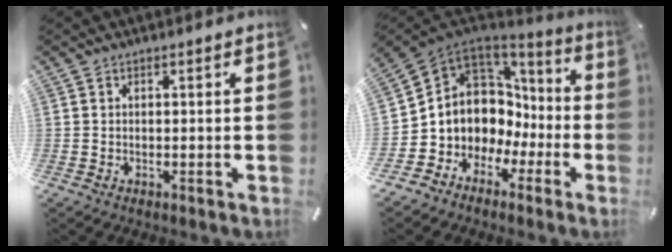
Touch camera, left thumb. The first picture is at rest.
{"total": 8.2, "force": [1.4, 7.9, 1.4], "torque": [-0.043, -0.045, 0.041]}